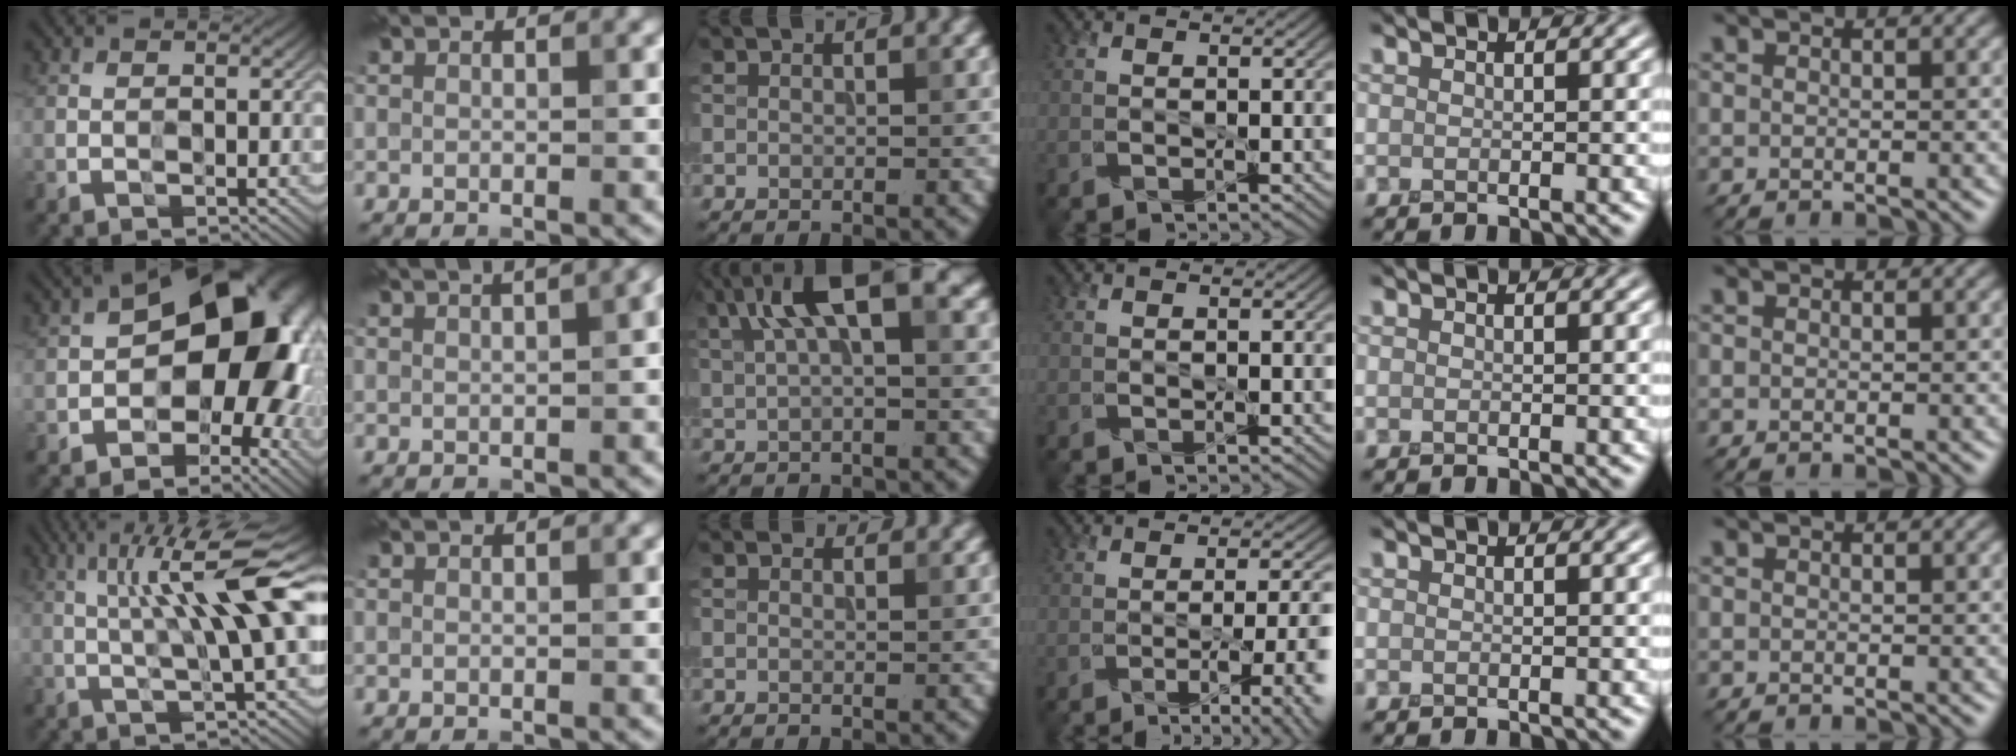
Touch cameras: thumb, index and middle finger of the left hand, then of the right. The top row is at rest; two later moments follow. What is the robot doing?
{"motion": "peel", "object": "velcro strap"}